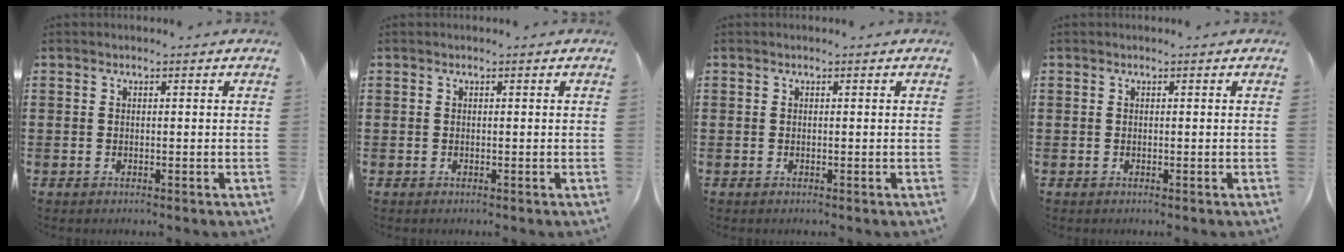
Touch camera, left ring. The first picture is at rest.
{"total": 0.0}
{"total": 0.0}
{"total": 0.0}